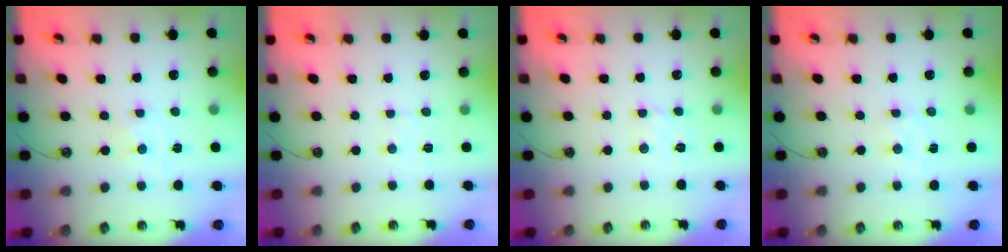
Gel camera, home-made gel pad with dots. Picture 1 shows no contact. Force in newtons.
{"total": 1.9, "press": 1.9, "slide": 0.3}
{"total": 2.6, "press": 2.5, "slide": 0.7}
{"total": 1.6, "press": 1.5, "slide": 0.3}